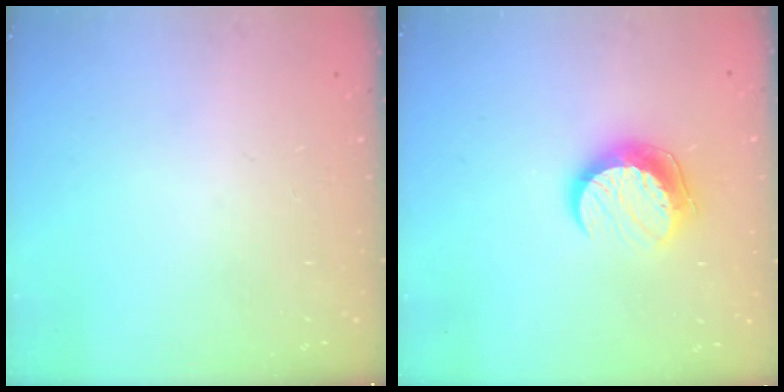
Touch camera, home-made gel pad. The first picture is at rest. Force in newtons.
{"total": 10.3, "press": 10.3, "slide": 0.7}